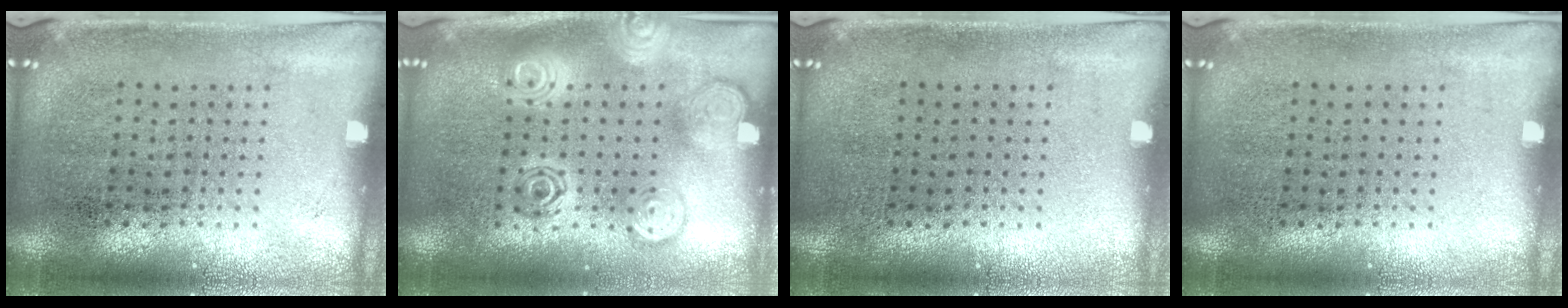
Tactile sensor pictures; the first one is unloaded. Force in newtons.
{"total": 2.0, "press": 2.0, "slide": 0.2}
{"total": 0.0}
{"total": 0.0}